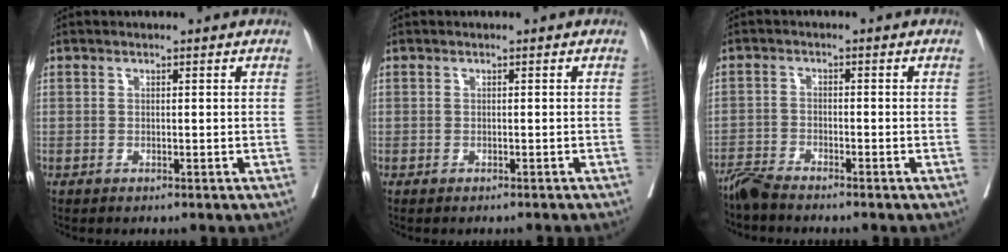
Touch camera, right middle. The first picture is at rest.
{"total": 2.2, "force": [-2.0, -0.4, 0.7], "torque": [-0.010, -0.008, -0.025]}
{"total": 3.4, "force": [-3.3, -0.3, 1.0], "torque": [-0.017, -0.013, -0.067]}